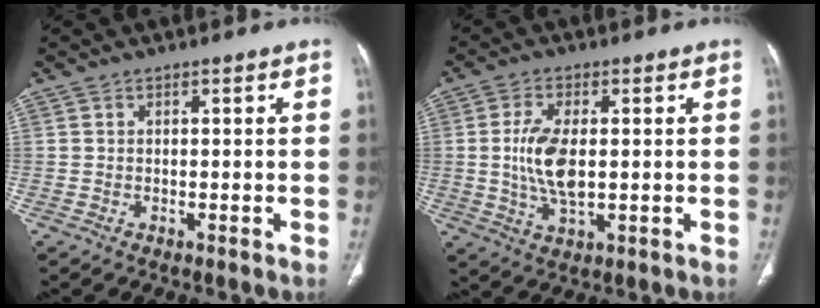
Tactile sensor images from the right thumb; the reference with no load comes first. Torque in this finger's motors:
{"motor_torque": [-0.56, 0.74, 0.42, 0.73, 0.12]}